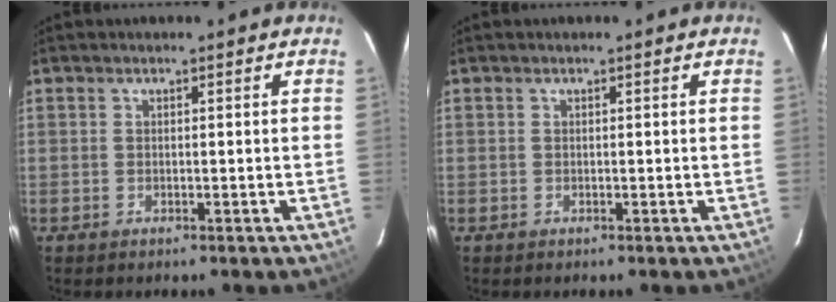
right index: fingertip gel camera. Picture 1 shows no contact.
{"total": 0.0}